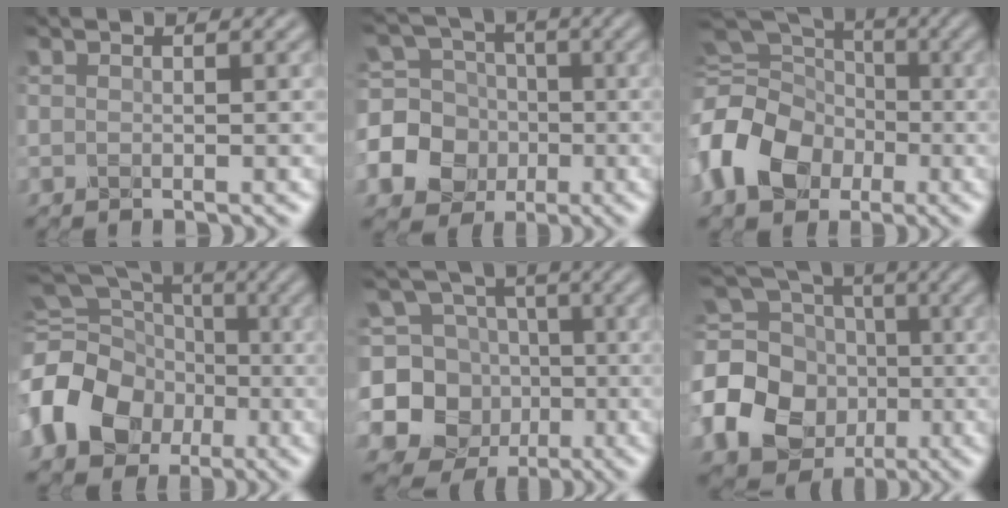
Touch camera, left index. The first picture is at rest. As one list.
[{"total": 13.6, "force": [-3.4, 12.5, 4.2], "torque": [-0.146, -0.005, -0.077]}, {"total": 12.5, "force": [-3.4, 9.7, 7.1], "torque": [-0.151, -0.011, -0.081]}, {"total": 14.6, "force": [-4.4, 12.0, 7.1], "torque": [-0.159, -0.011, -0.105]}, {"total": 12.2, "force": [-2.2, 11.3, 4.1], "torque": [-0.114, 0.010, -0.055]}, {"total": 19.5, "force": [-3.3, 17.7, 7.5], "torque": [-0.210, -0.005, -0.087]}]